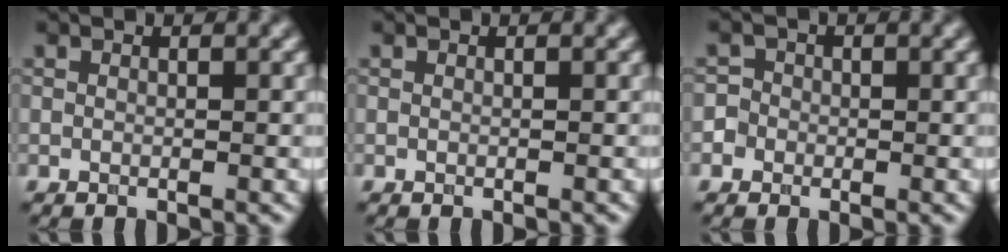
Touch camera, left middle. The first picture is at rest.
{"total": 0.0}
{"total": 2.2, "force": [-0.7, 2.0, 0.3], "torque": [0.010, 0.011, -0.024]}